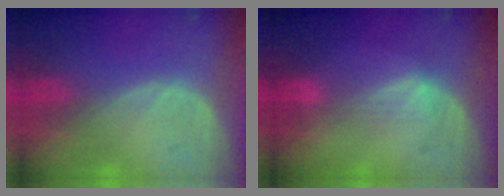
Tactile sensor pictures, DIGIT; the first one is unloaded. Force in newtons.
{"total": 2.7, "press": 2.7, "slide": 0.4}